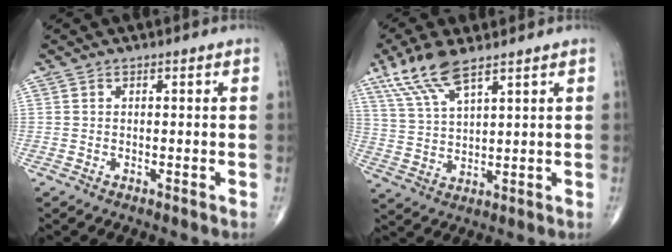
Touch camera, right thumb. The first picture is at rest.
{"total": 9.9, "force": [6.6, 2.8, 6.9], "torque": [-0.143, -0.017, 0.138]}